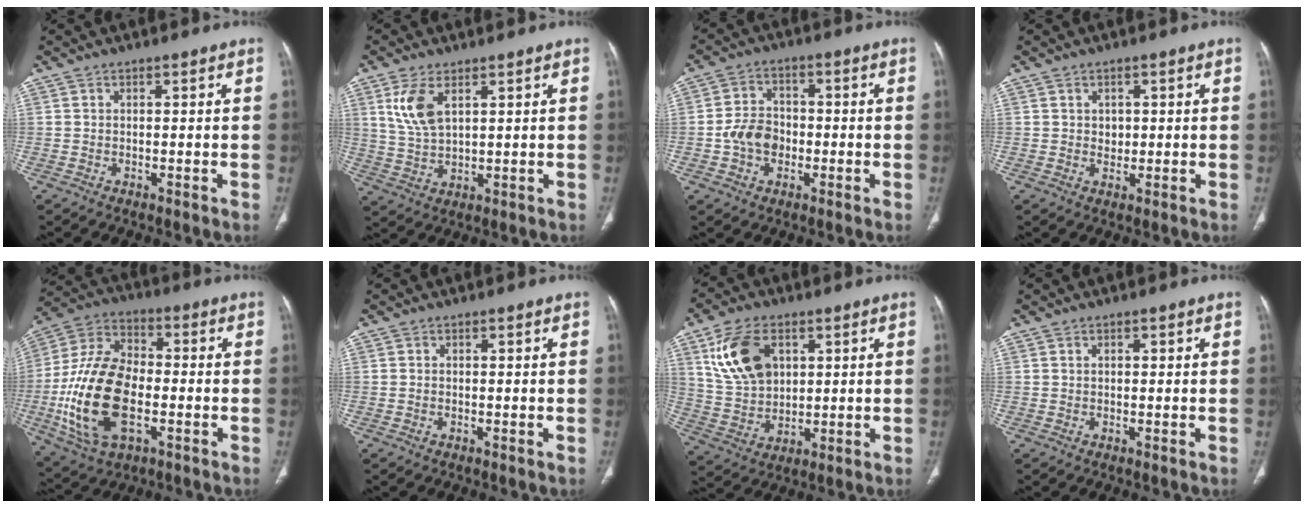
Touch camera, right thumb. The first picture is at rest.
{"total": 7.3, "force": [3.2, 3.4, 5.5], "torque": [-0.117, -0.009, 0.075]}
{"total": 7.0, "force": [-1.5, 5.5, 4.1], "torque": [-0.057, 0.022, -0.034]}
{"total": 1.8, "force": [0.4, 1.5, 0.9], "torque": [-0.005, -0.002, 0.009]}
{"total": 20.5, "force": [-4.2, 11.7, 16.3], "torque": [-0.322, 0.018, -0.071]}
{"total": 0.0}
{"total": 13.2, "force": [4.8, 8.8, 8.7], "torque": [-0.148, -0.012, 0.102]}
{"total": 0.6, "force": [0.2, 0.3, 0.4], "torque": [-0.007, 0.000, 0.003]}